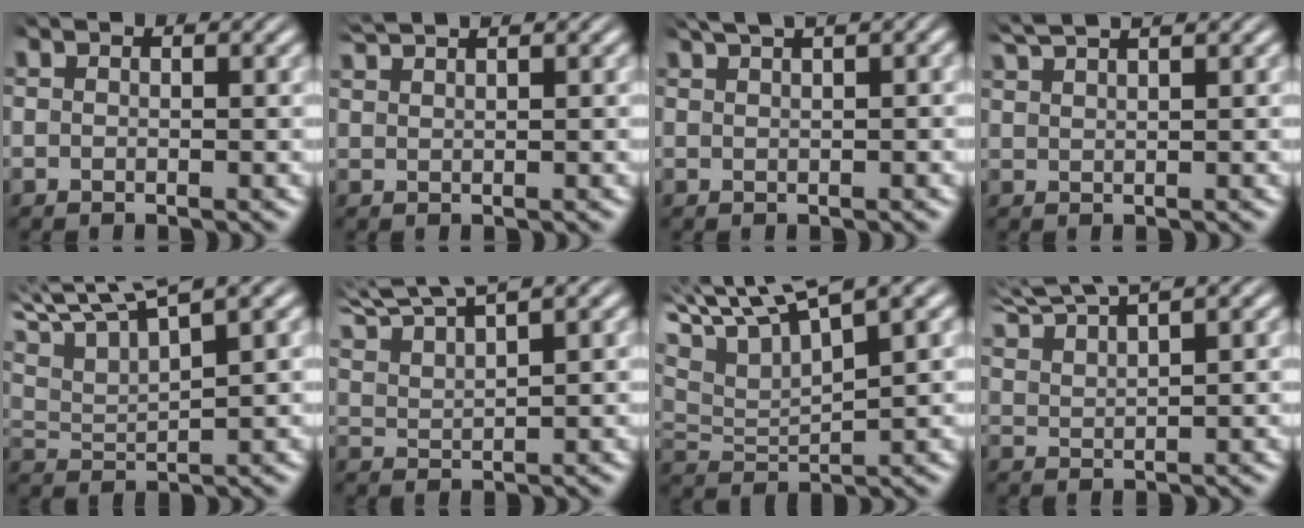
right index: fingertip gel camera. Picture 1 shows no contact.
{"total": 2.5, "force": [2.3, -0.4, 0.7], "torque": [-0.006, 0.005, 0.046]}
{"total": 2.9, "force": [2.3, 0.1, 1.8], "torque": [-0.016, 0.011, 0.038]}
{"total": 3.5, "force": [3.2, -0.1, 1.4], "torque": [-0.024, 0.006, 0.059]}
{"total": 7.6, "force": [5.3, 3.2, 4.5], "torque": [-0.092, 0.013, 0.081]}
{"total": 6.5, "force": [4.7, 3.0, 3.2], "torque": [-0.069, 0.015, 0.073]}
{"total": 8.6, "force": [4.3, 4.9, 5.6], "torque": [-0.119, 0.003, 0.072]}
{"total": 6.0, "force": [4.9, 2.1, 2.8], "torque": [-0.055, 0.013, 0.081]}